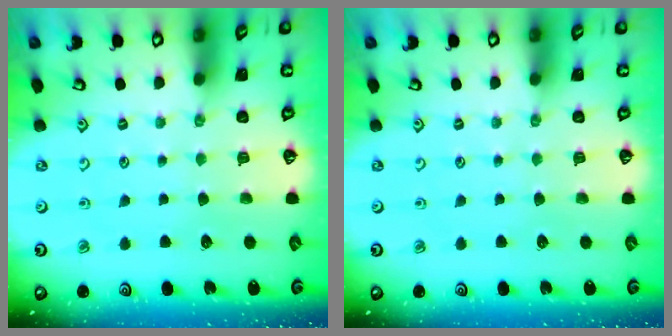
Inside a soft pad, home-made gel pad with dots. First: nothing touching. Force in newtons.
{"total": 0.0}